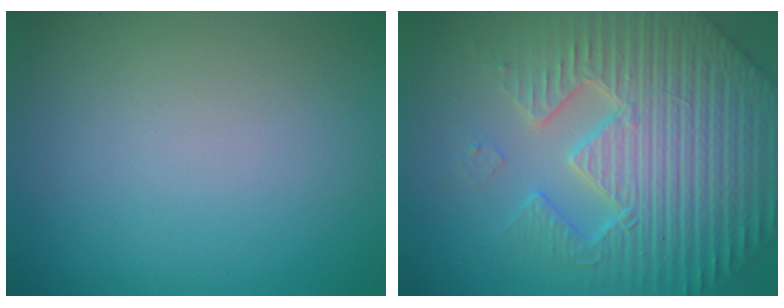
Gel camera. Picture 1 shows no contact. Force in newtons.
{"total": 7.7, "press": 7.4, "slide": 1.9}